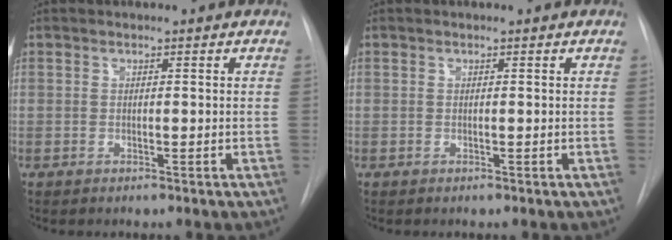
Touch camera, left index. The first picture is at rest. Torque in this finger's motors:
{"motor_torque": [0.00, 0.00, 0.00, 0.00]}